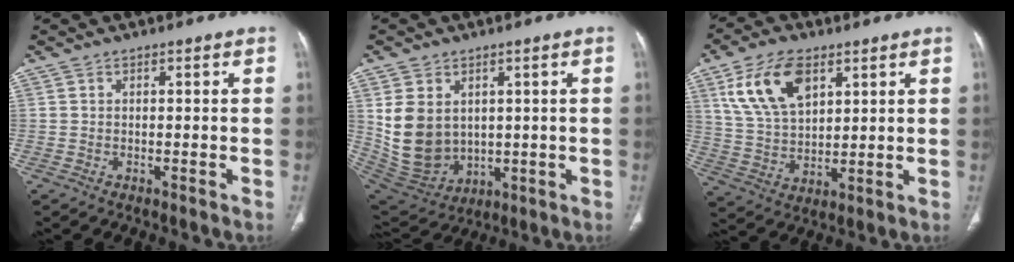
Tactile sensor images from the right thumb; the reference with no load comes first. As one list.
[{"total": 13.0, "force": [2.5, 10.0, 7.9], "torque": [-0.135, -0.015, 0.082]}, {"total": 13.4, "force": [6.3, 7.4, 9.3], "torque": [-0.162, -0.017, 0.128]}]